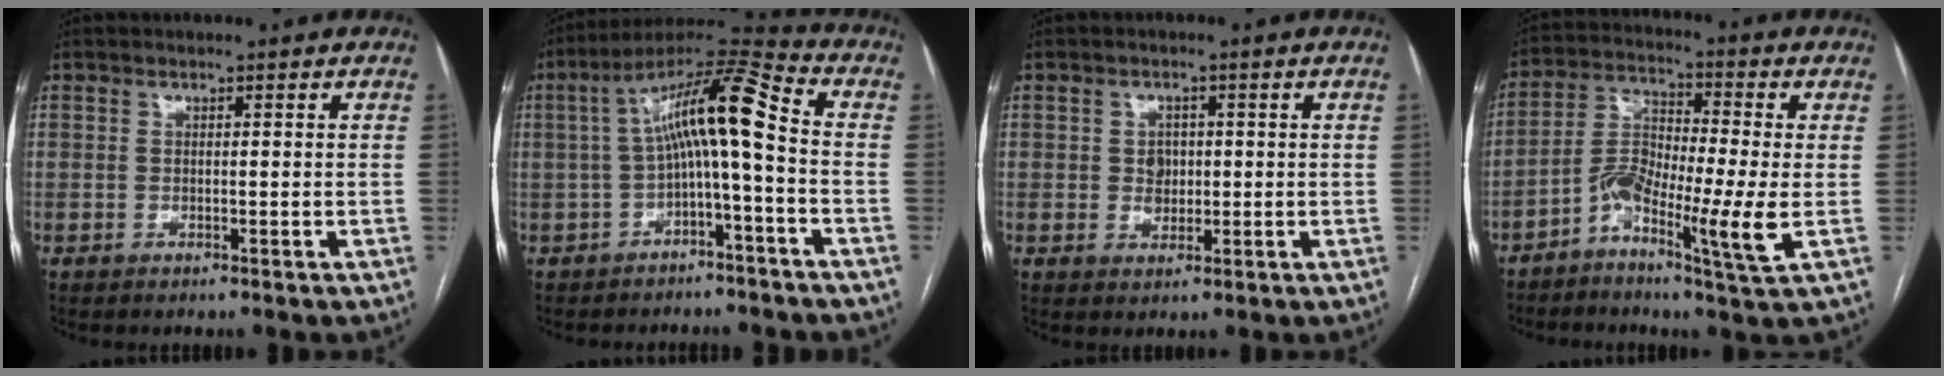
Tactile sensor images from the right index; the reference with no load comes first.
{"total": 11.8, "force": [-0.5, 1.1, 11.8], "torque": [-0.200, 0.048, -0.011]}
{"total": 2.9, "force": [0.2, 2.5, 1.5], "torque": [-0.020, 0.005, 0.007]}
{"total": 9.6, "force": [-3.5, 0.9, 8.9], "torque": [-0.181, 0.006, -0.075]}